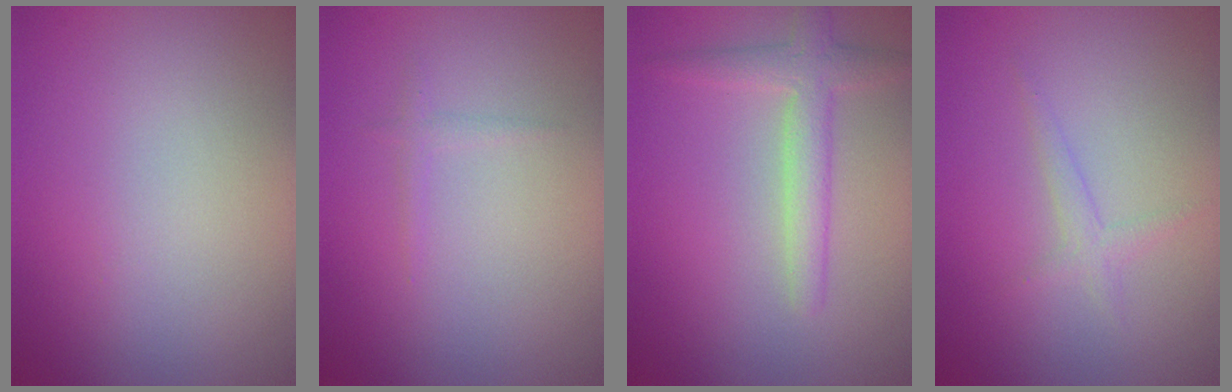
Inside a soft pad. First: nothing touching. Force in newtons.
{"total": 0.6, "press": 0.6, "slide": 0.0}
{"total": 2.8, "press": 2.8, "slide": 0.1}
{"total": 1.2, "press": 1.2, "slide": 0.0}